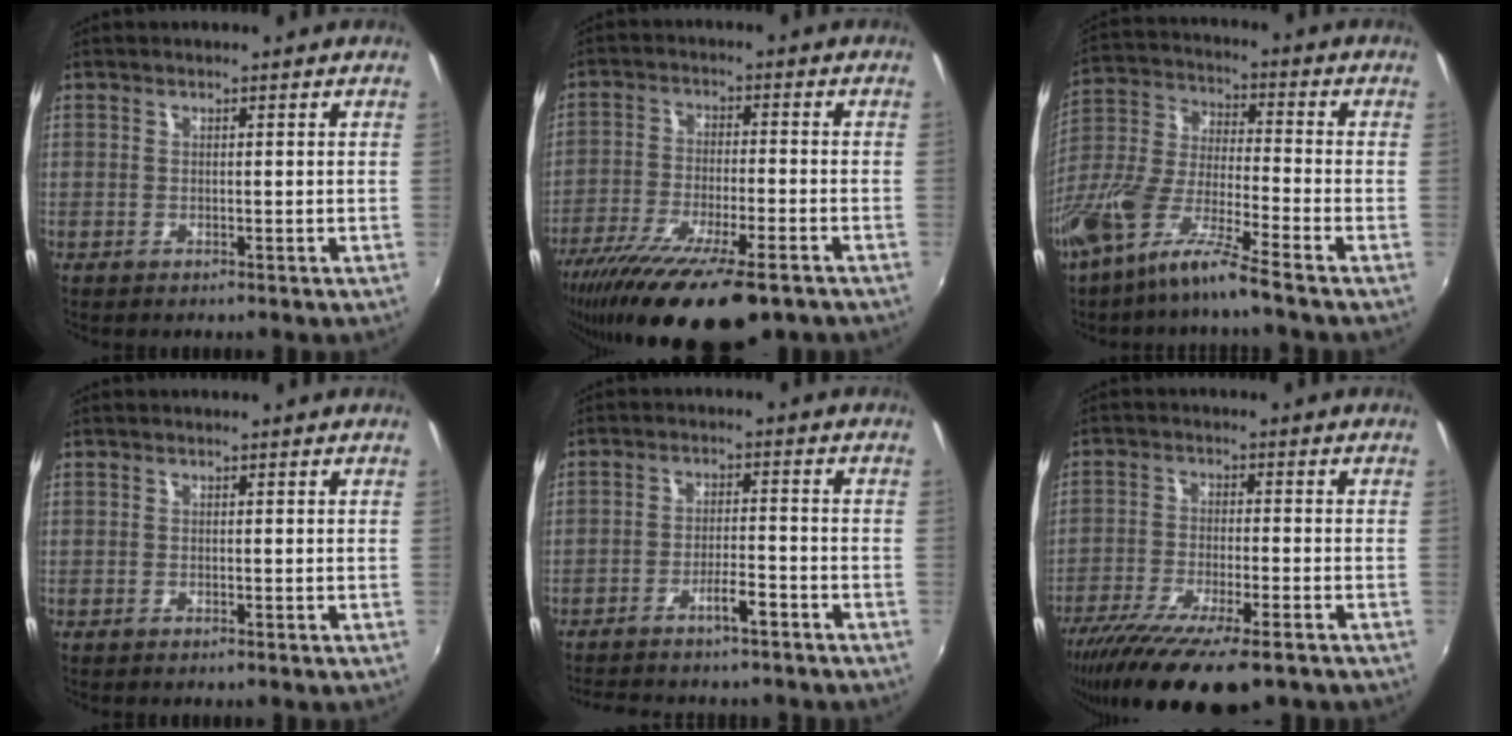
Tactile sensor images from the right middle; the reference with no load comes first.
{"total": 19.5, "force": [-14.1, 4.2, 12.8], "torque": [-0.247, -0.068, -0.232]}
{"total": 12.5, "force": [-8.5, 1.0, 9.2], "torque": [-0.188, -0.016, -0.169]}
{"total": 0.0}
{"total": 6.7, "force": [-5.5, 1.3, 3.5], "torque": [-0.071, 0.007, -0.087]}
{"total": 15.9, "force": [-11.7, 3.1, 10.3], "torque": [-0.206, -0.062, -0.196]}